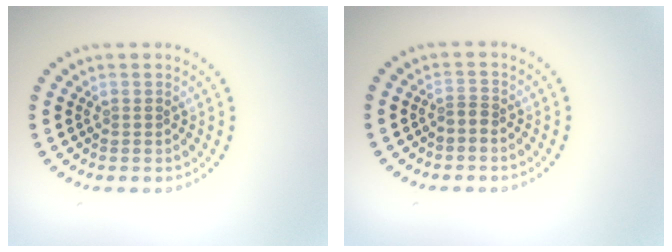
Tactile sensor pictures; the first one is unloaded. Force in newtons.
{"total": 0.7, "press": 0.5, "slide": 0.6}